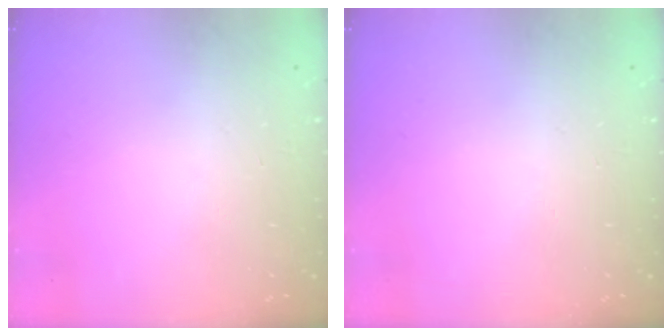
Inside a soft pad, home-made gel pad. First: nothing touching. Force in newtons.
{"total": 0.0}